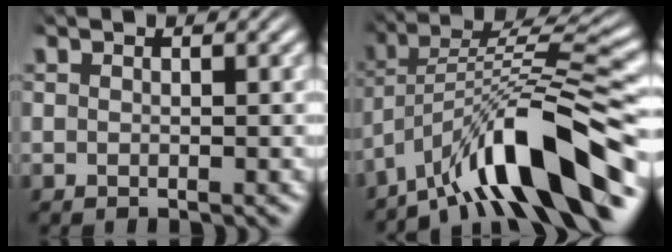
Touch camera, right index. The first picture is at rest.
{"total": 8.1, "force": [-3.0, 2.4, 7.1], "torque": [-0.119, -0.002, -0.040]}